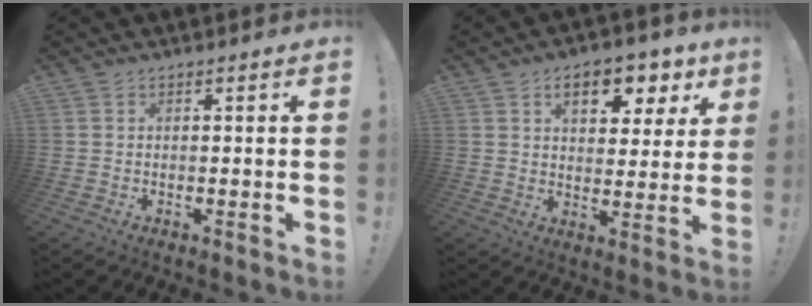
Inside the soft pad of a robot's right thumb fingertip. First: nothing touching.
{"total": 10.2, "force": [5.3, 5.7, 6.7], "torque": [-0.094, -0.020, 0.091]}